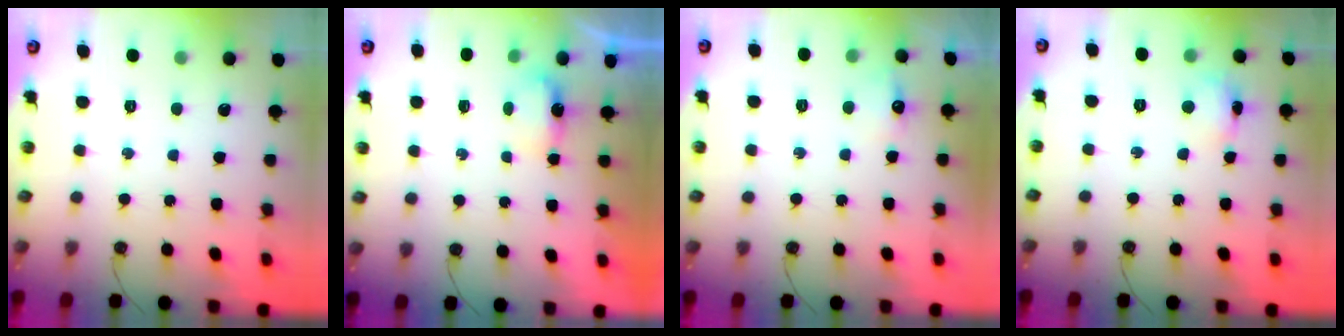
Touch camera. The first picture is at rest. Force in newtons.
{"total": 6.0, "press": 3.6, "slide": 4.9}
{"total": 5.9, "press": 5.8, "slide": 0.9}
{"total": 5.4, "press": 5.4, "slide": 0.4}